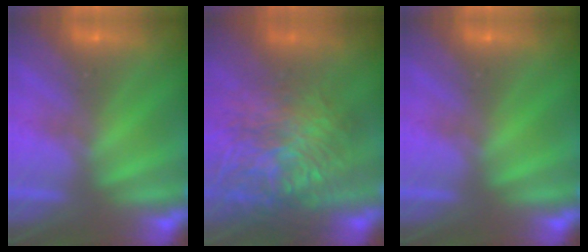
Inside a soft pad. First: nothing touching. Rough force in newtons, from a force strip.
{"total": 9.9}
{"total": 0.0}